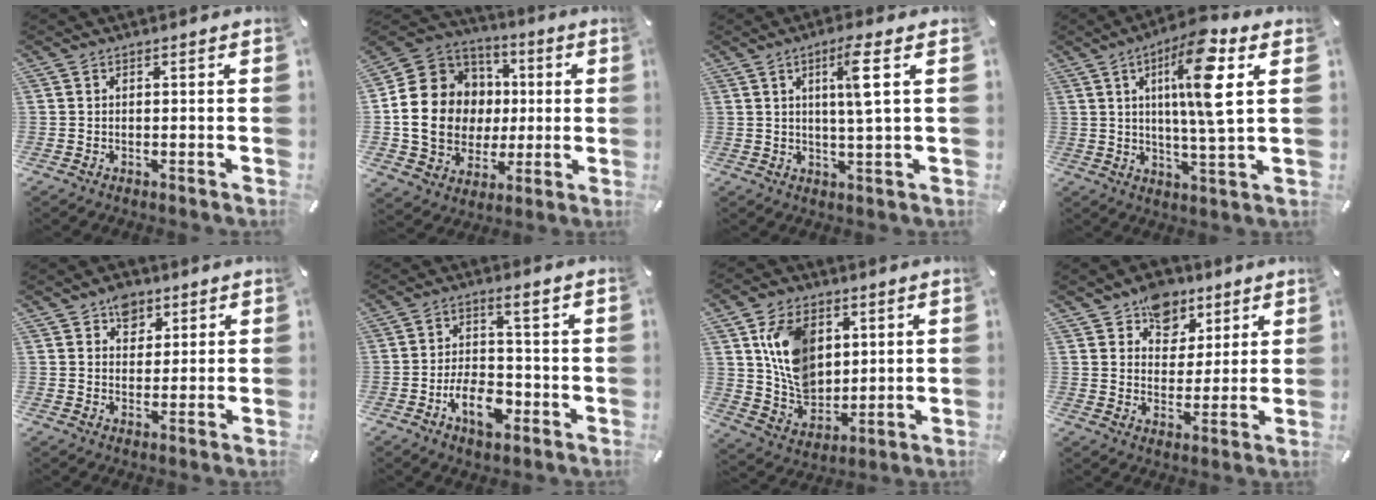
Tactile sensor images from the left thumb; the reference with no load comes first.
{"total": 17.6, "force": [-0.4, 16.0, 7.4], "torque": [-0.141, -0.001, 0.010]}
{"total": 7.2, "force": [2.3, 0.2, 6.8], "torque": [-0.123, -0.008, 0.030]}
{"total": 14.3, "force": [4.6, 2.4, 13.3], "torque": [-0.230, -0.008, 0.065]}
{"total": 6.8, "force": [4.2, 5.2, 1.4], "torque": [-0.009, -0.016, 0.074]}
{"total": 9.6, "force": [-2.2, 5.3, 7.7], "torque": [-0.136, 0.004, -0.040]}
{"total": 13.4, "force": [4.6, 10.0, 7.5], "torque": [-0.152, -0.005, 0.093]}
{"total": 10.2, "force": [6.6, 7.6, 1.9], "torque": [-0.020, -0.044, 0.121]}